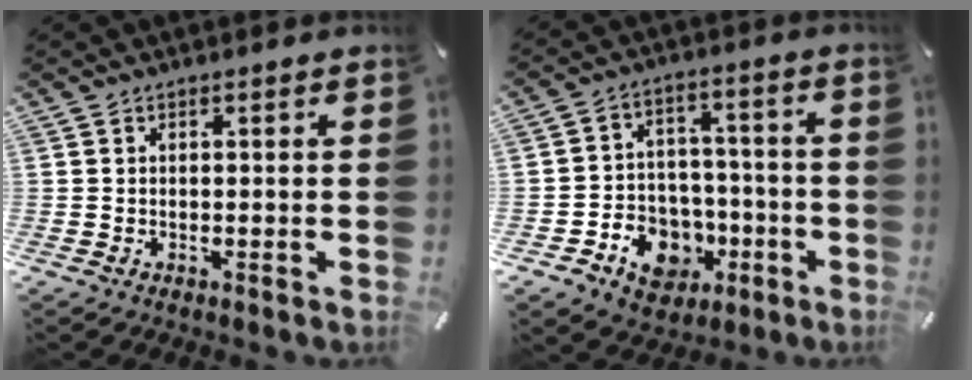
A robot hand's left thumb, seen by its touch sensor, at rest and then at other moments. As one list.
[{"total": 11.4, "force": [-4.5, 9.6, 4.1], "torque": [-0.045, 0.034, -0.066]}]